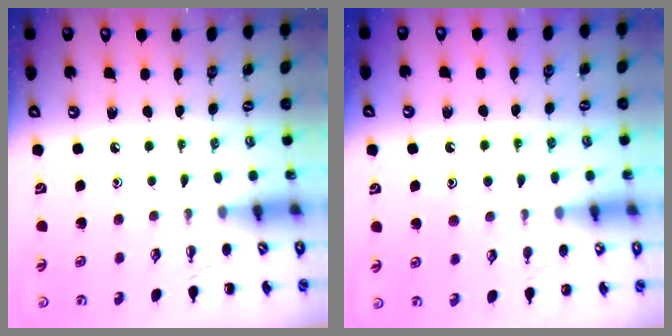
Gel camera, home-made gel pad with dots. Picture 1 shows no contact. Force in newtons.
{"total": 9.6, "press": 9.6, "slide": 0.9}